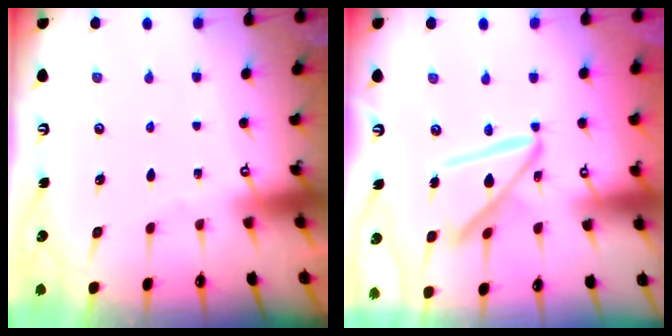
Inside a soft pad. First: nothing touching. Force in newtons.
{"total": 14.5, "press": 14.5, "slide": 1.5}